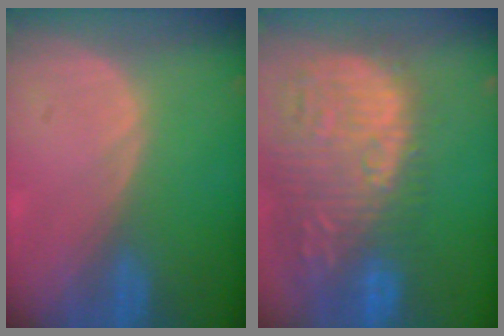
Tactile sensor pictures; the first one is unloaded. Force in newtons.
{"total": 15.8, "press": 13.2, "slide": 8.8}